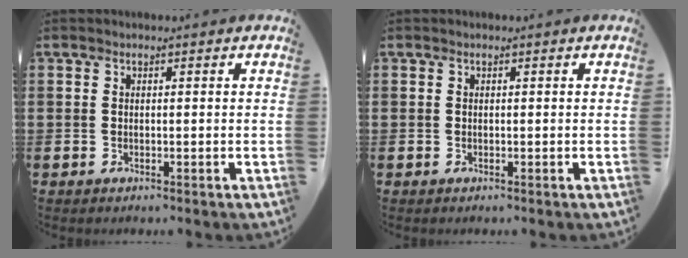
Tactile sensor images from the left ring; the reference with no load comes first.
{"total": 0.0}